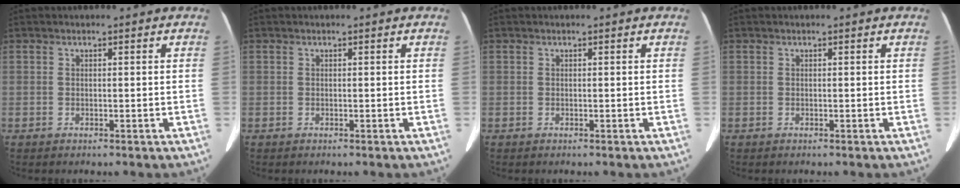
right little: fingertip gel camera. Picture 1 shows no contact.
{"total": 0.0}
{"total": 0.0}
{"total": 0.0}